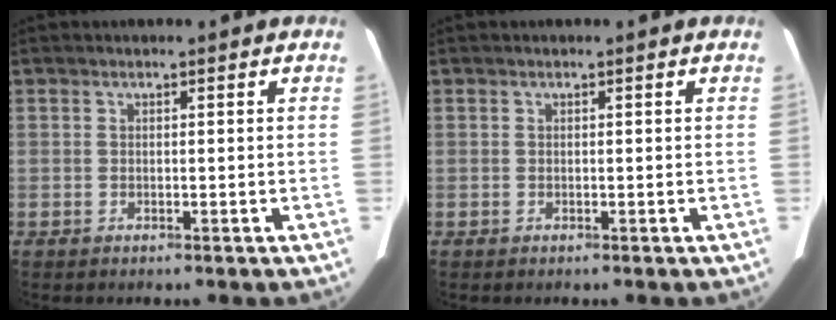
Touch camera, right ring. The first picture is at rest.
{"total": 0.0}